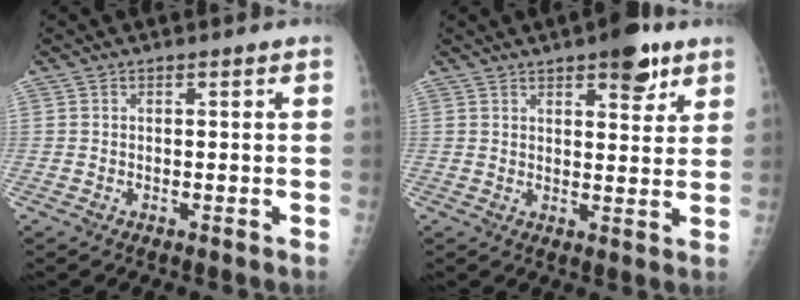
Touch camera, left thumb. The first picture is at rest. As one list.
[{"total": 7.8, "force": [4.8, 3.0, 5.3], "torque": [-0.050, -0.022, 0.063]}]